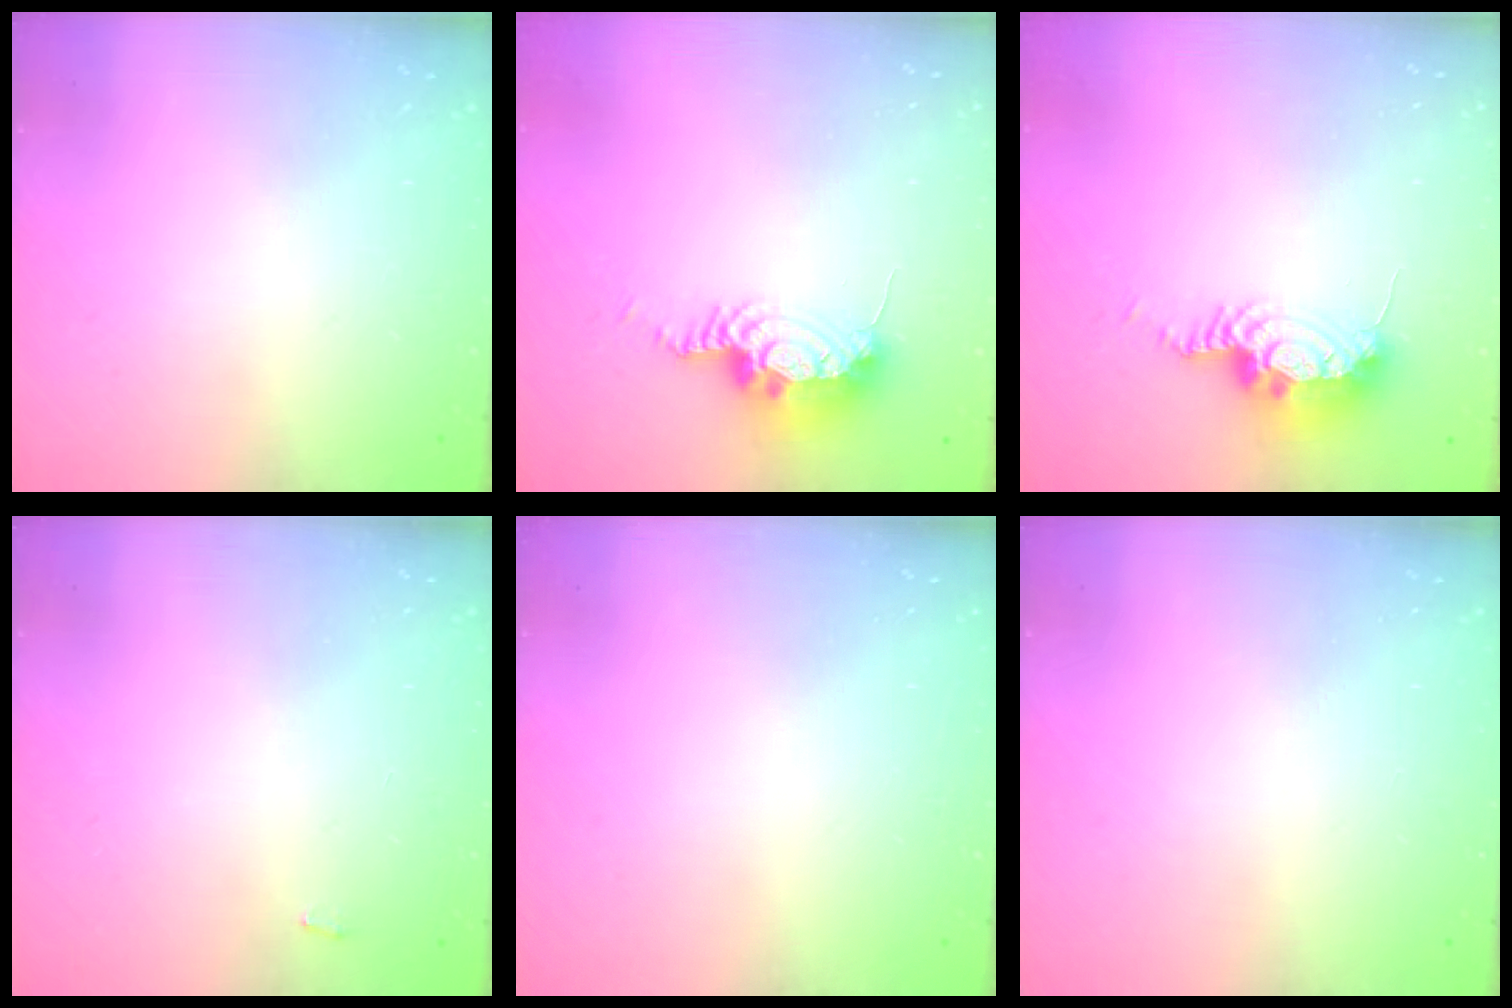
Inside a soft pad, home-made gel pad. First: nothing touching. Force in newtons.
{"total": 15.6, "press": 10.8, "slide": 11.2}
{"total": 15.6, "press": 10.8, "slide": 11.2}
{"total": 2.2, "press": 2.2, "slide": 0.3}
{"total": 0.0}
{"total": 0.0}